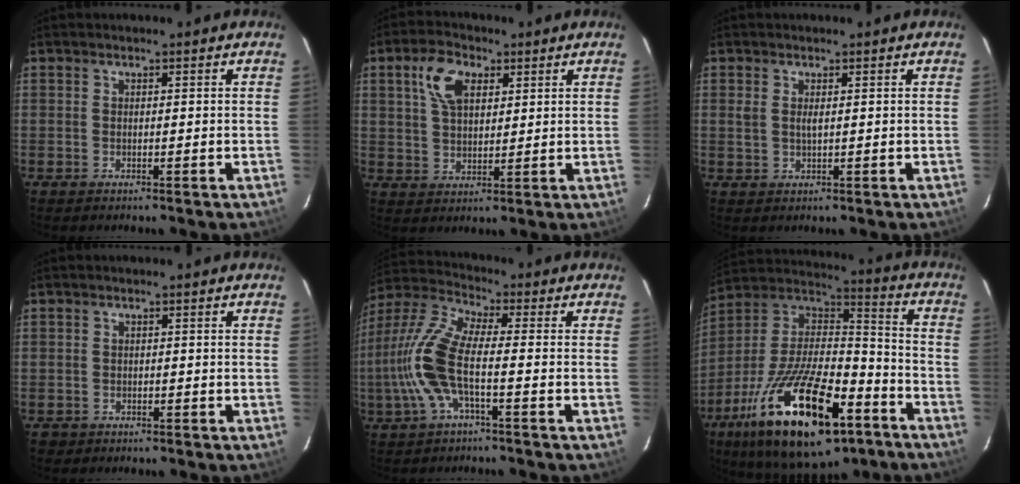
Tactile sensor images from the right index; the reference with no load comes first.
{"total": 7.9, "force": [3.3, 4.5, 5.5], "torque": [-0.109, 0.023, 0.063]}
{"total": 1.6, "force": [0.5, 0.6, 1.4], "torque": [-0.029, 0.000, 0.010]}
{"total": 1.5, "force": [-0.6, 1.4, 0.1], "torque": [-0.004, 0.003, -0.005]}
{"total": 12.0, "force": [-2.5, 3.5, 11.2], "torque": [-0.261, 0.004, -0.054]}
{"total": 30.3, "force": [-16.6, 12.2, 22.2], "torque": [-0.407, -0.014, -0.261]}